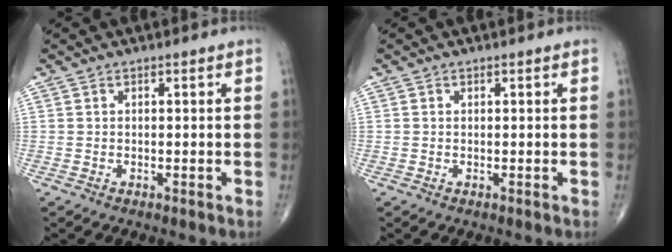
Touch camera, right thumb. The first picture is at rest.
{"total": 0.0}